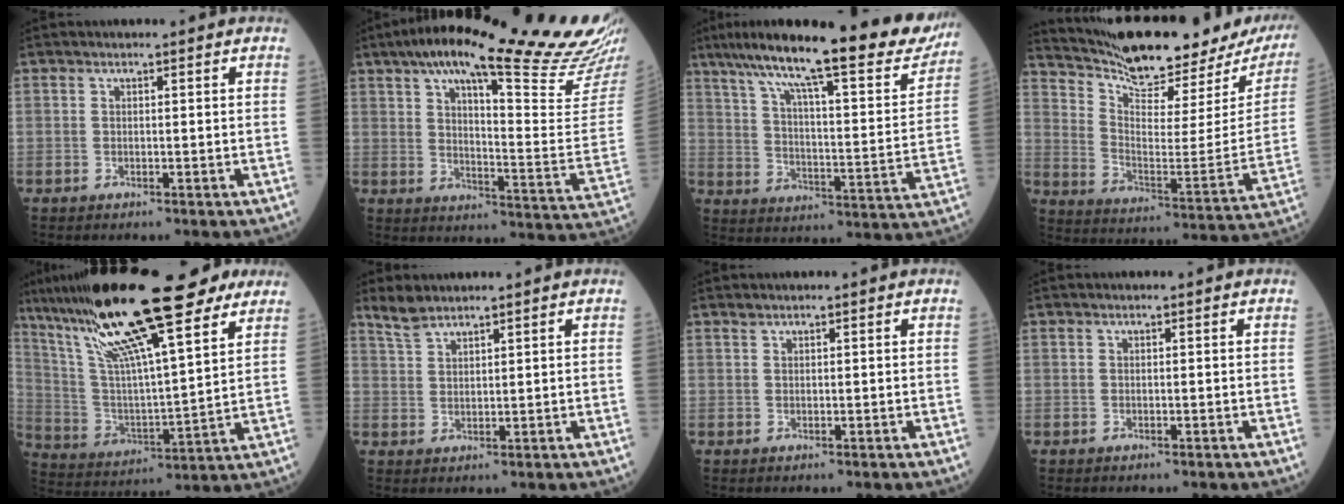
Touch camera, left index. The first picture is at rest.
{"total": 27.2, "force": [22.5, 0.8, 15.3], "torque": [-0.228, -0.046, 0.285]}
{"total": 26.3, "force": [21.5, 3.6, 14.6], "torque": [-0.232, -0.018, 0.295]}
{"total": 24.3, "force": [21.9, 4.3, 9.7], "torque": [-0.164, -0.066, 0.304]}
{"total": 25.0, "force": [17.6, 3.3, 17.5], "torque": [-0.314, 0.029, 0.299]}
{"total": 3.0, "force": [2.9, 0.7, 0.6], "torque": [-0.019, 0.011, 0.061]}
{"total": 0.5, "force": [0.5, 0.2, -0.1], "torque": [-0.001, 0.001, 0.006]}
{"total": 0.0}